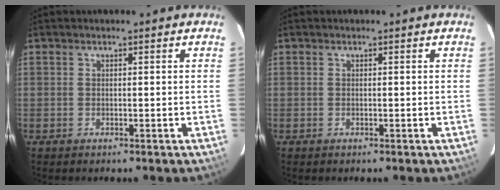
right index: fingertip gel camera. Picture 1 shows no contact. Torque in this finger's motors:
{"motor_torque": [0.07, 0.07, 0.00, 0.00]}